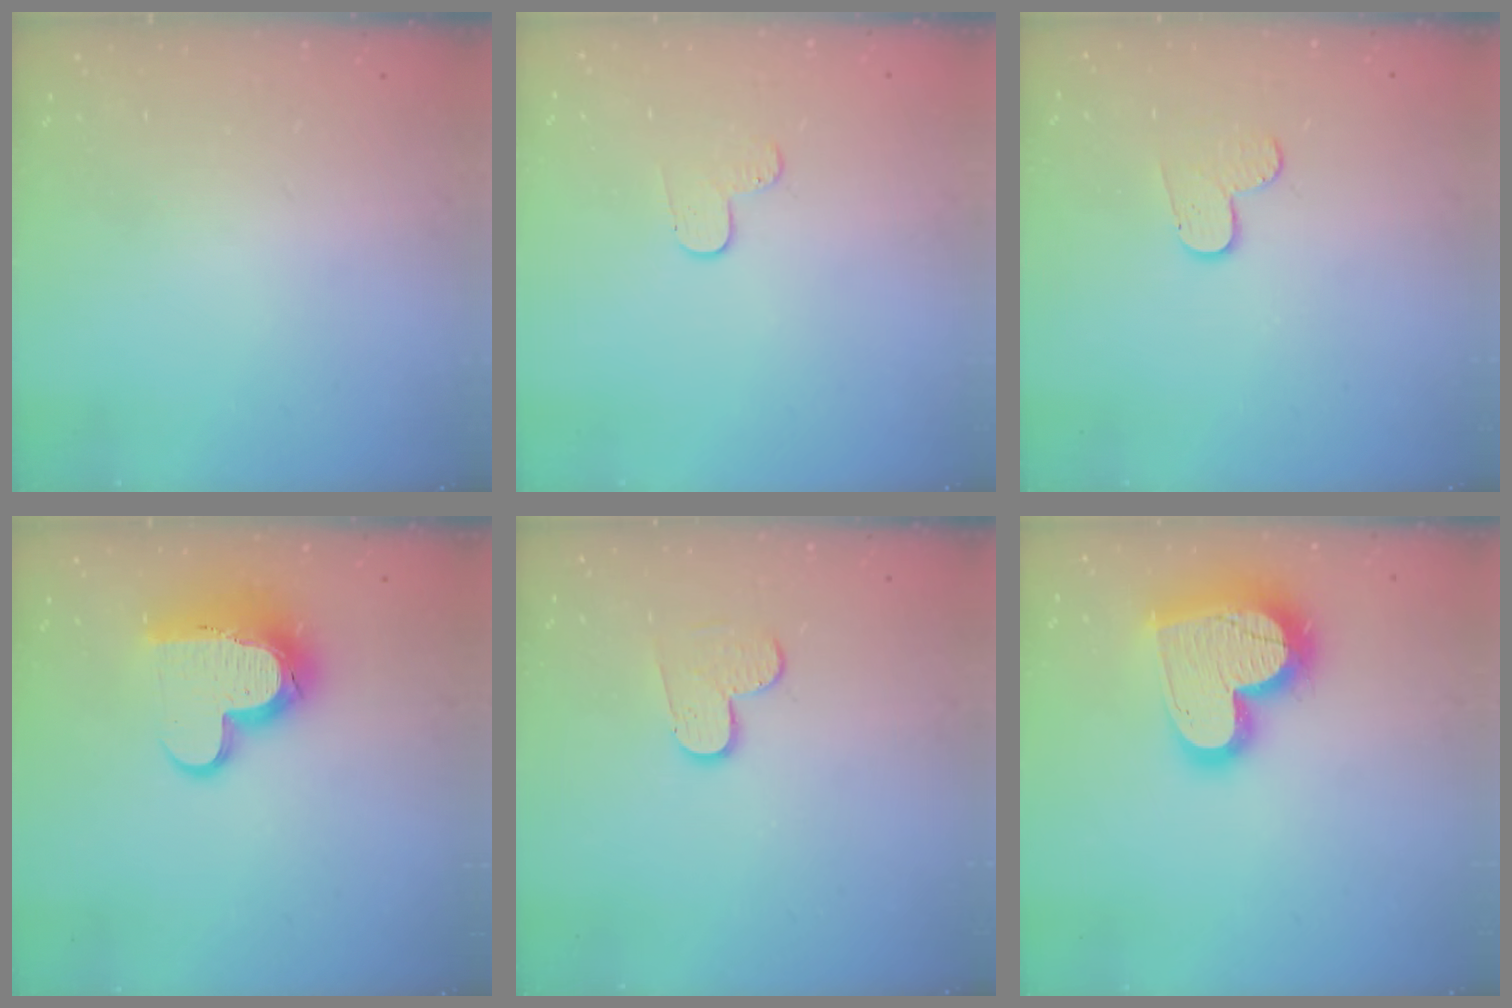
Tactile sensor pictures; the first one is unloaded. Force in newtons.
{"total": 4.0, "press": 3.9, "slide": 0.4}
{"total": 3.3, "press": 3.3, "slide": 0.3}
{"total": 14.0, "press": 14.0, "slide": 1.0}
{"total": 4.2, "press": 4.2, "slide": 0.4}
{"total": 20.1, "press": 20.1, "slide": 1.7}